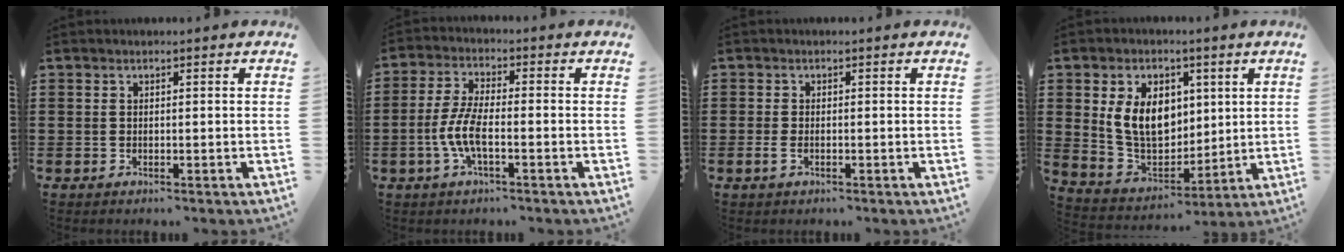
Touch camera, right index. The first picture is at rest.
{"total": 6.0, "force": [-1.9, 1.9, 5.3], "torque": [-0.126, -0.006, -0.044]}
{"total": 1.3, "force": [-0.4, 0.6, 1.1], "torque": [-0.030, -0.005, -0.010]}
{"total": 9.9, "force": [2.3, 7.3, 6.2], "torque": [-0.145, 0.010, 0.040]}